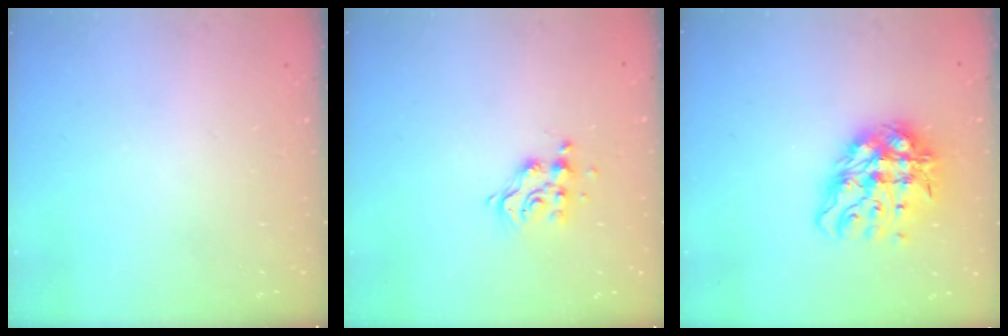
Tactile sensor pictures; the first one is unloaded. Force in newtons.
{"total": 9.2, "press": 9.2, "slide": 0.8}
{"total": 12.9, "press": 12.8, "slide": 1.8}